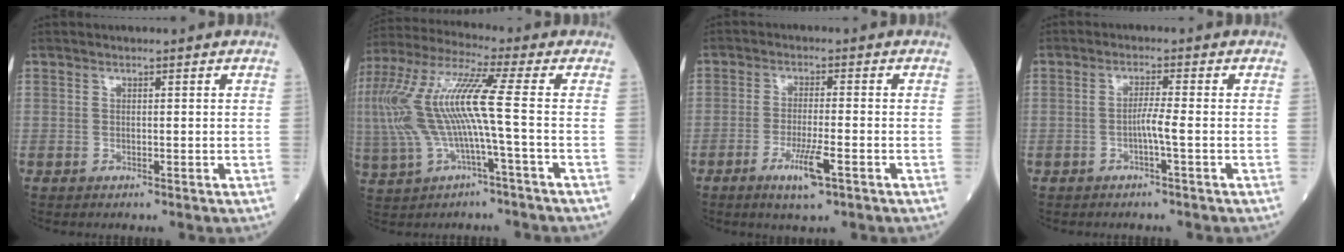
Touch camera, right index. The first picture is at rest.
{"total": 14.5, "force": [-0.7, 1.1, 14.4], "torque": [-0.320, 0.024, -0.015]}
{"total": 5.4, "force": [-2.6, 0.4, 4.7], "torque": [-0.092, -0.009, -0.045]}
{"total": 2.3, "force": [-0.7, -0.5, 2.2], "torque": [-0.040, 0.000, -0.013]}